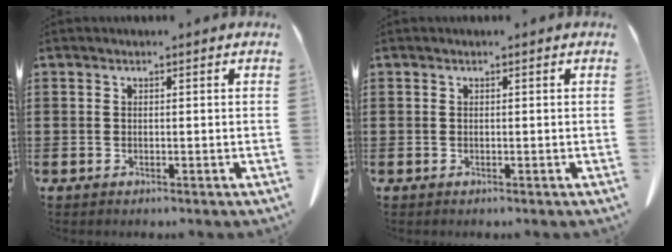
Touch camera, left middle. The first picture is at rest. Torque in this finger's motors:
{"motor_torque": [-0.30, -0.36, -0.01, 0.00]}